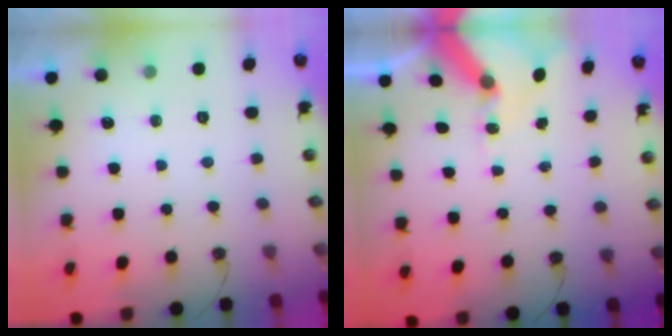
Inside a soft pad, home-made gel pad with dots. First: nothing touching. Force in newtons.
{"total": 10.3, "press": 10.2, "slide": 1.4}